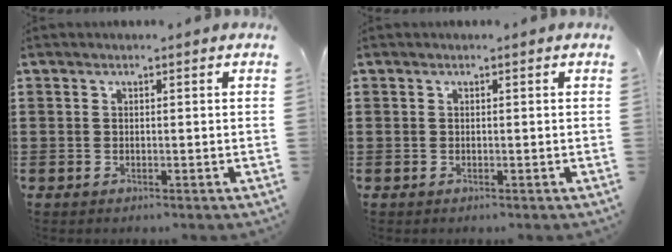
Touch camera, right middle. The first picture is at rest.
{"total": 0.0}